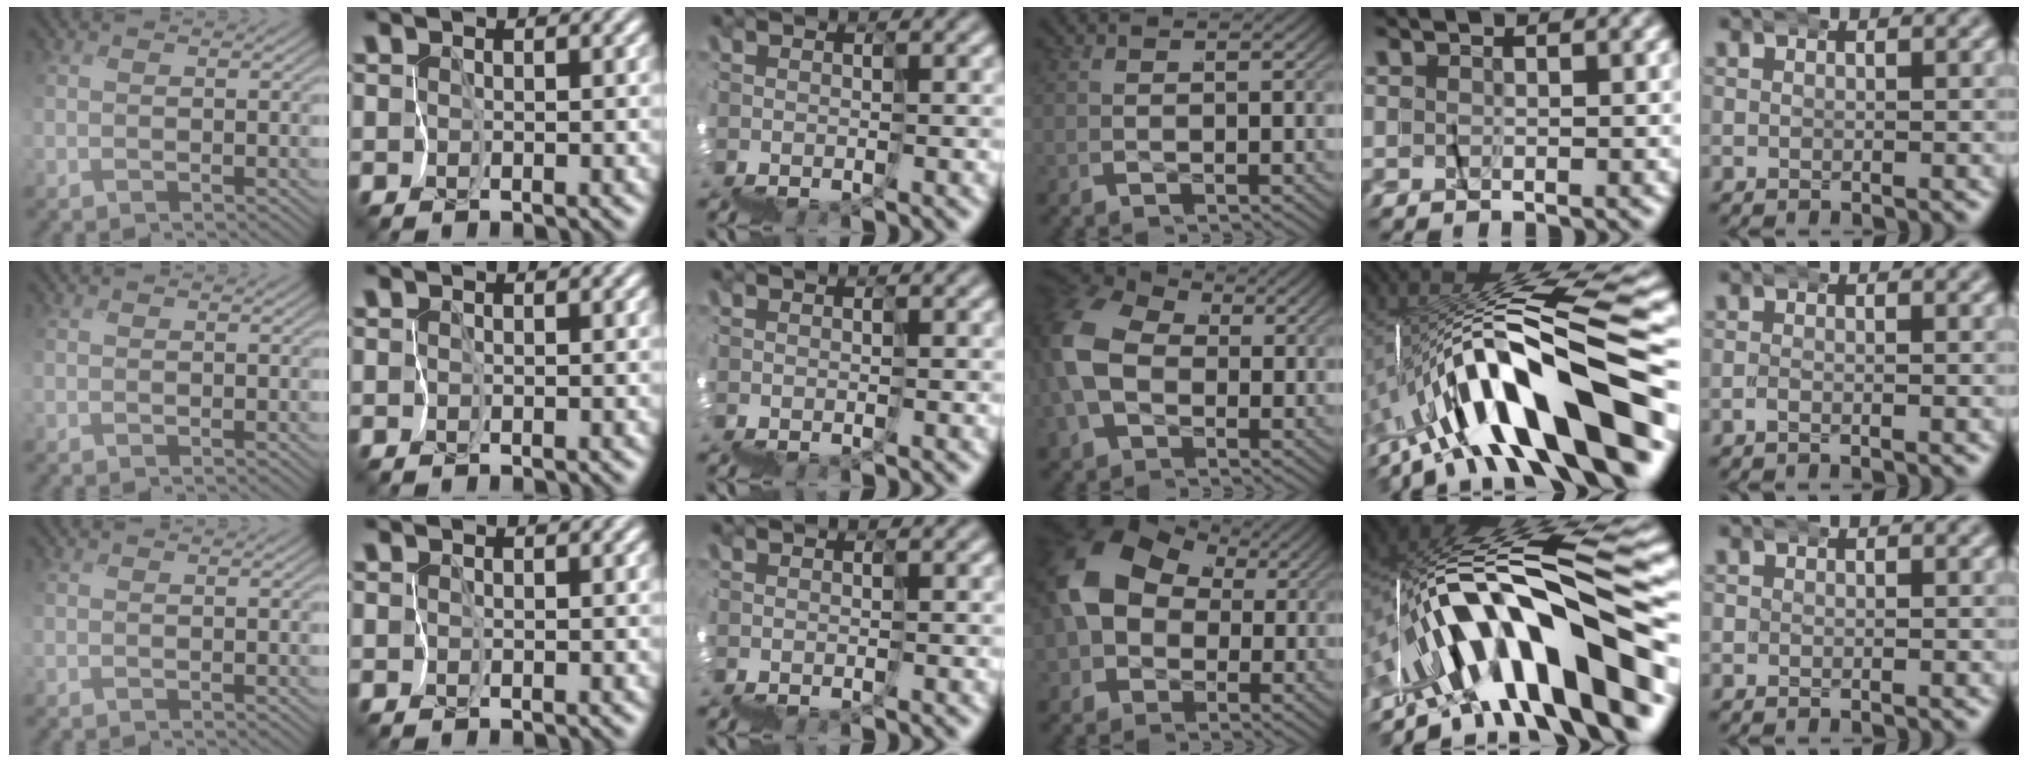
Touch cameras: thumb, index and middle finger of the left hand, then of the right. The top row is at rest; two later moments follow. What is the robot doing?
{"motion": "wrap", "object": "felt sheet"}